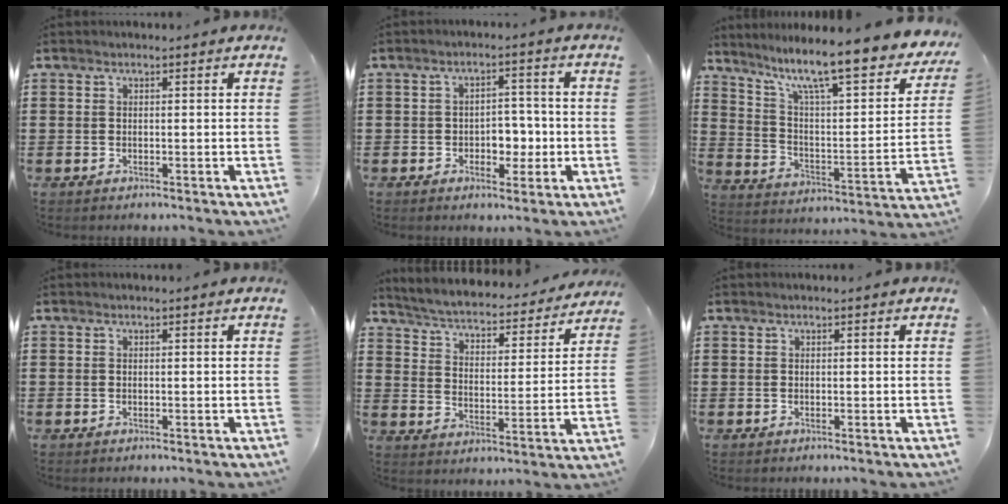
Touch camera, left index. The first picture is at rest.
{"total": 4.4, "force": [-1.1, 3.2, 2.7], "torque": [-0.043, 0.001, -0.028]}
{"total": 10.4, "force": [7.9, 1.0, 6.6], "torque": [-0.142, -0.060, 0.124]}
{"total": 0.0}
{"total": 3.6, "force": [3.5, 0.0, 0.9], "torque": [-0.038, -0.033, 0.049]}
{"total": 0.0}